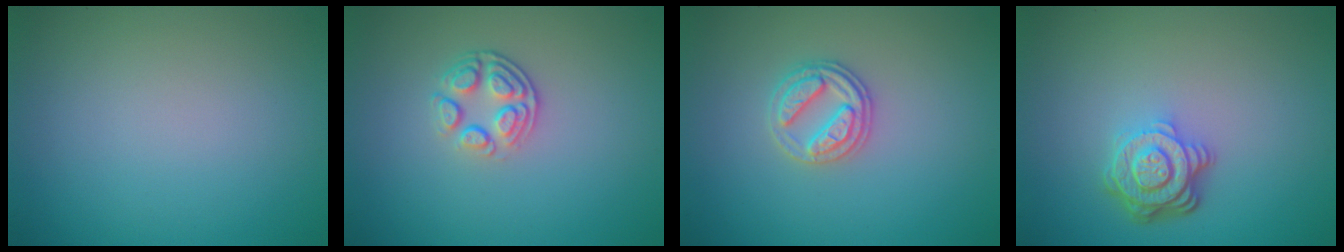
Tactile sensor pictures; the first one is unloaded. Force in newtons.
{"total": 3.0, "press": 2.3, "slide": 1.9}
{"total": 2.6, "press": 2.6, "slide": 0.6}
{"total": 4.4, "press": 3.3, "slide": 2.9}